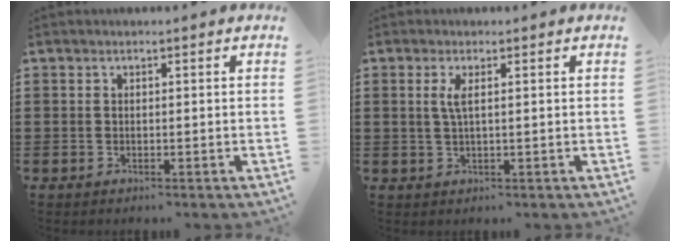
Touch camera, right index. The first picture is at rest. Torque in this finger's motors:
{"motor_torque": [0.30, -0.23, 0.09, 0.05]}